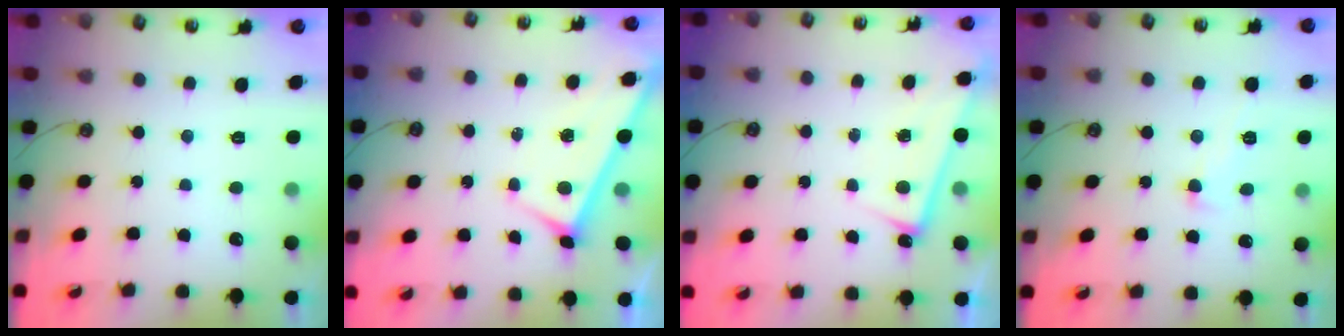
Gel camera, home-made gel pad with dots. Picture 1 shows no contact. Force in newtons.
{"total": 2.9, "press": 2.9, "slide": 0.3}
{"total": 2.8, "press": 2.7, "slide": 0.4}
{"total": 1.3, "press": 1.3, "slide": 0.2}